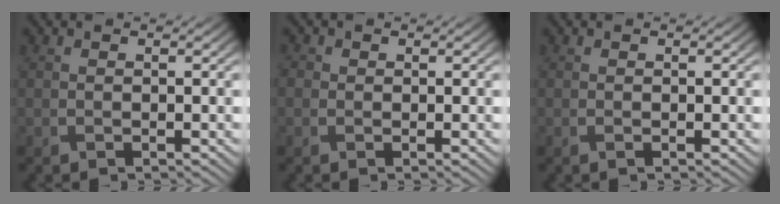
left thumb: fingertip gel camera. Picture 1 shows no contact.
{"total": 0.6, "force": [0.1, 0.6, 0.1], "torque": [0.002, -0.001, -0.002]}
{"total": 0.0}